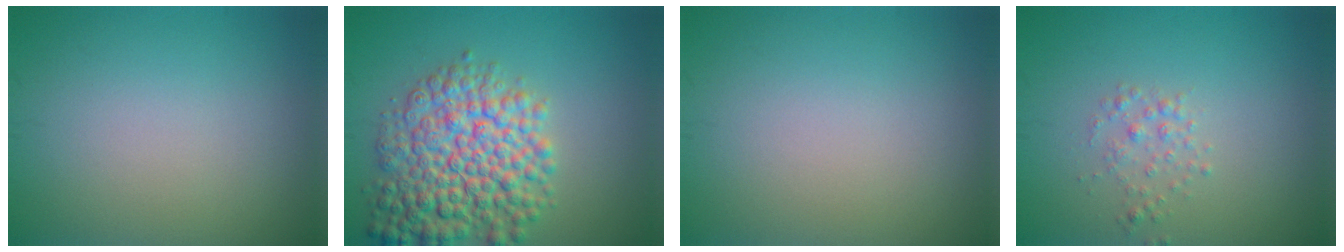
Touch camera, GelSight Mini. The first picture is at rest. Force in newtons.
{"total": 8.7, "press": 8.7, "slide": 0.3}
{"total": 0.0}
{"total": 1.3, "press": 1.3, "slide": 0.0}